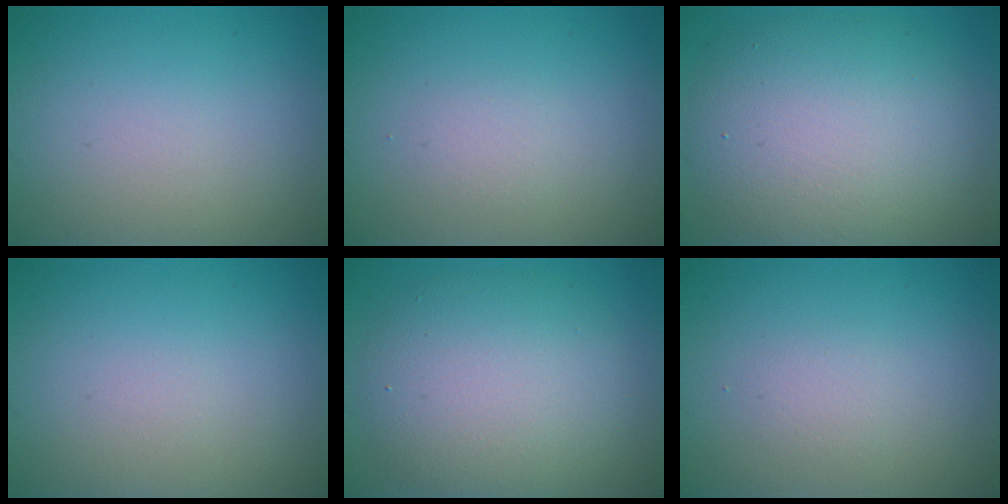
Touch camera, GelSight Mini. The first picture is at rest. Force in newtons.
{"total": 1.1, "press": 1.1, "slide": 0.0}
{"total": 9.8, "press": 9.8, "slide": 0.9}
{"total": 0.0}
{"total": 7.2, "press": 7.2, "slide": 0.5}
{"total": 1.1, "press": 1.1, "slide": 0.0}